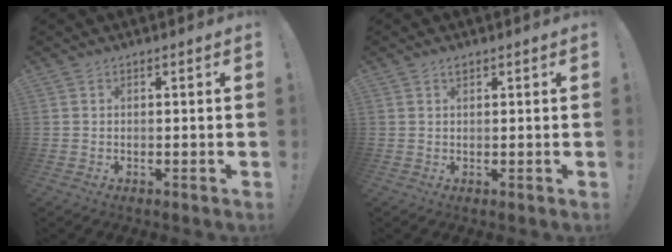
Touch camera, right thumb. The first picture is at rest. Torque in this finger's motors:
{"motor_torque": [0.00, 0.10, 0.01, -0.08, 0.03]}